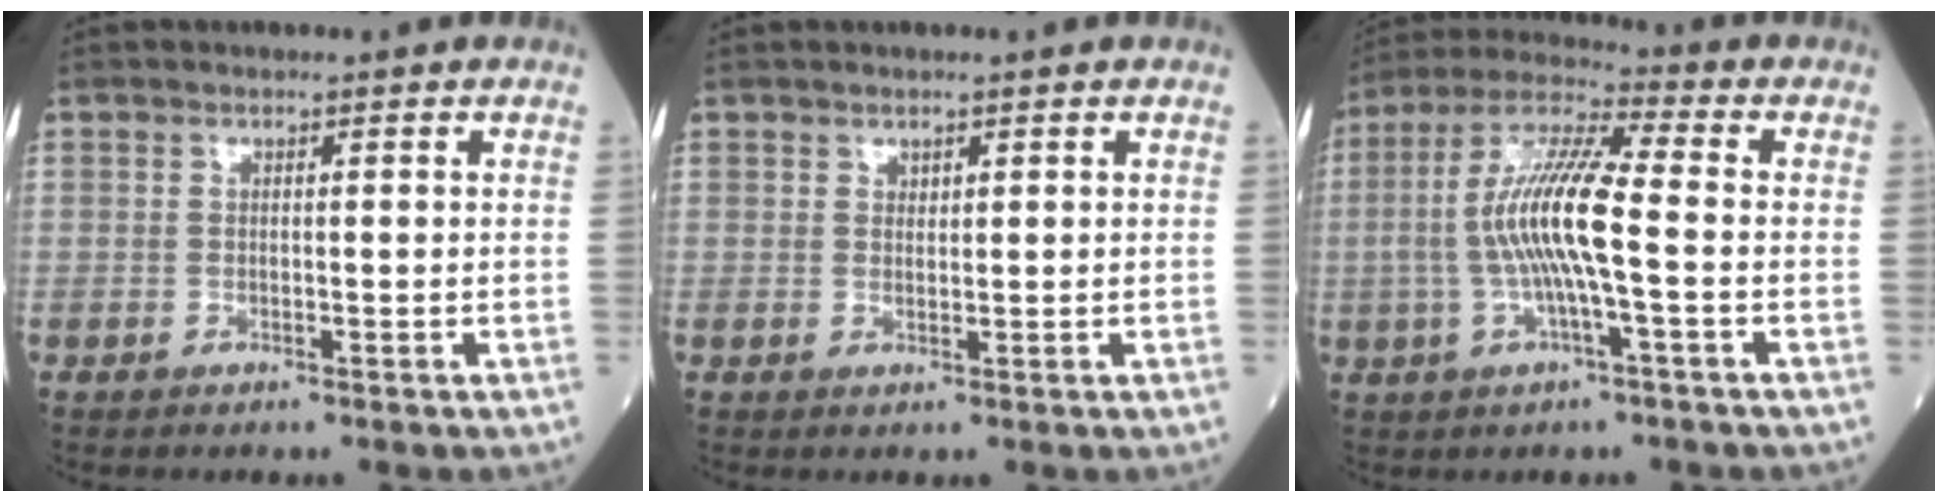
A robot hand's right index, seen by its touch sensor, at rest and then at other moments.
{"total": 1.4, "force": [0.6, 1.0, 0.7], "torque": [-0.020, 0.004, 0.016]}
{"total": 13.1, "force": [-1.4, 2.0, 12.9], "torque": [-0.269, 0.012, -0.029]}